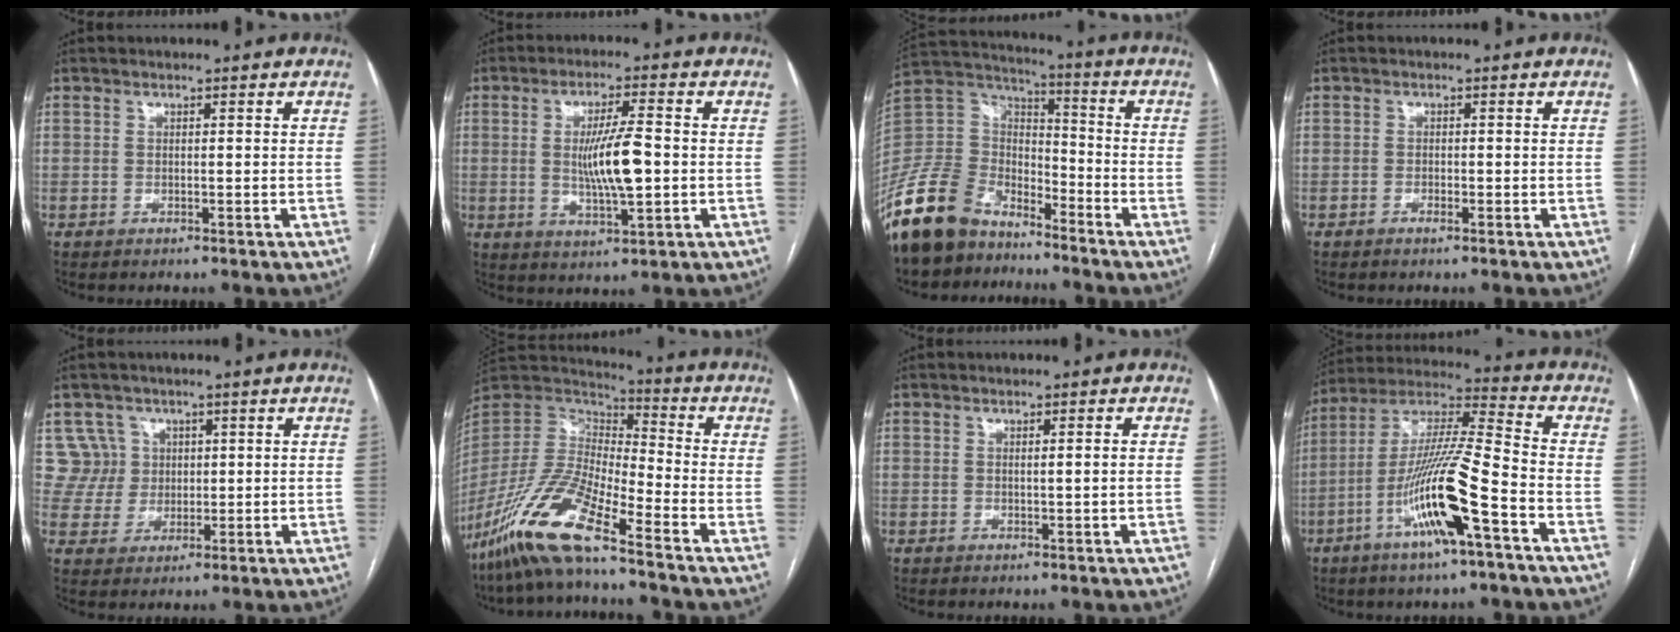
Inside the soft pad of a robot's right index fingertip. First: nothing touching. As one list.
[{"total": 8.6, "force": [-0.3, 1.1, 8.5], "torque": [-0.157, -0.005, -0.005]}, {"total": 15.4, "force": [-12.1, 7.9, 5.3], "torque": [-0.124, 0.032, -0.236]}, {"total": 1.0, "force": [-0.7, 0.2, 0.7], "torque": [-0.014, 0.000, -0.011]}, {"total": 5.9, "force": [2.3, 5.4, -0.5], "torque": [0.018, 0.015, 0.051]}, {"total": 15.0, "force": [-10.2, 1.7, 10.8], "torque": [-0.224, -0.016, -0.198]}, {"total": 1.2, "force": [0.0, -0.2, 1.2], "torque": [-0.019, 0.001, 0.002]}, {"total": 16.9, "force": [-6.8, 0.9, 15.4], "torque": [-0.305, -0.005, -0.125]}]